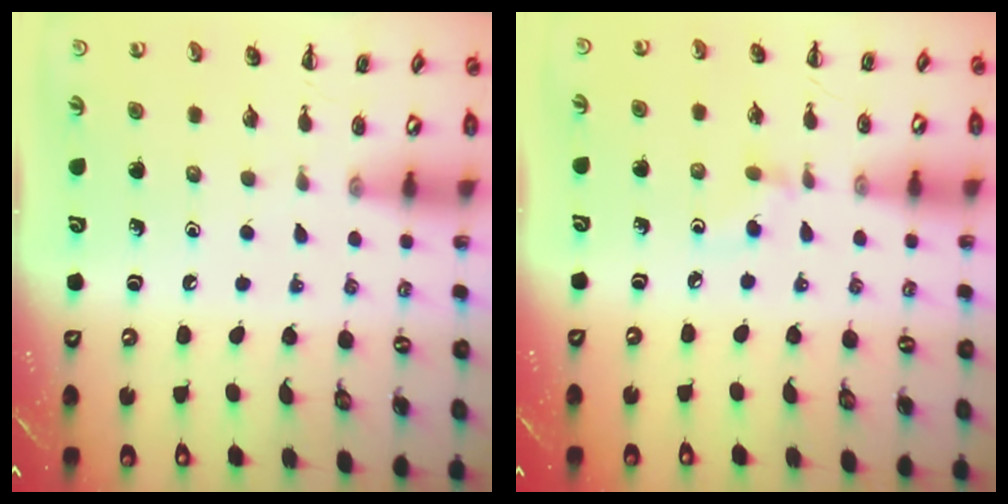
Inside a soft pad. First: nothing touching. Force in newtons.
{"total": 2.7, "press": 2.5, "slide": 1.0}